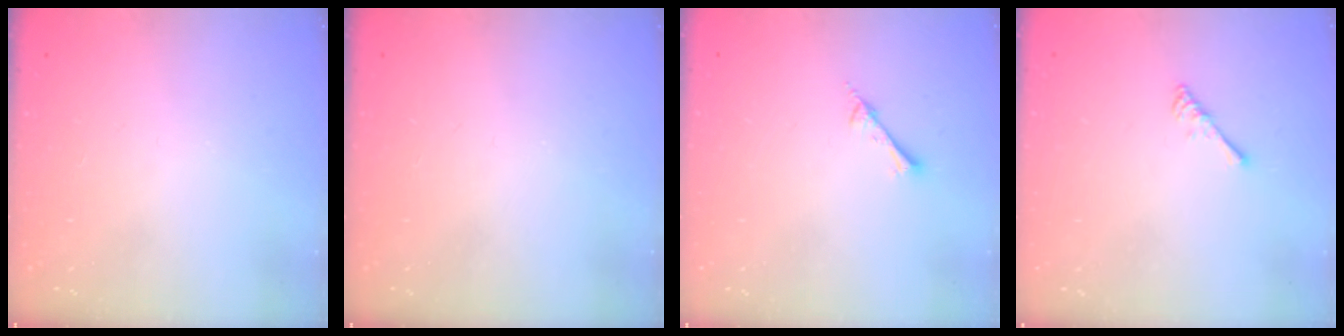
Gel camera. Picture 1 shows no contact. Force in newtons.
{"total": 0.0}
{"total": 2.6, "press": 2.6, "slide": 0.3}
{"total": 2.5, "press": 2.5, "slide": 0.4}